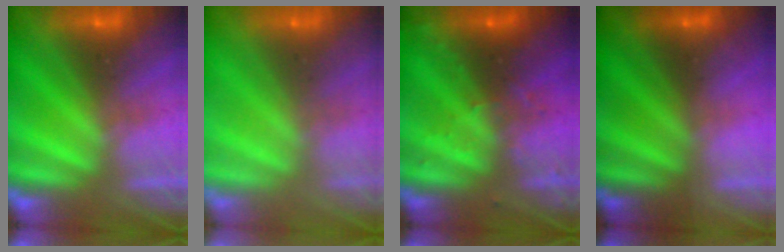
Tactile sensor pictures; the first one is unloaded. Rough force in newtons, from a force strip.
{"total": 7.7}
{"total": 3.0}
{"total": 1.5}